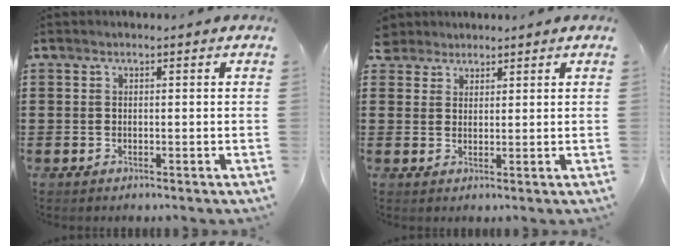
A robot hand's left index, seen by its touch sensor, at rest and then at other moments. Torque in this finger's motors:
{"motor_torque": [-0.02, -0.01, 0.00, -0.05]}